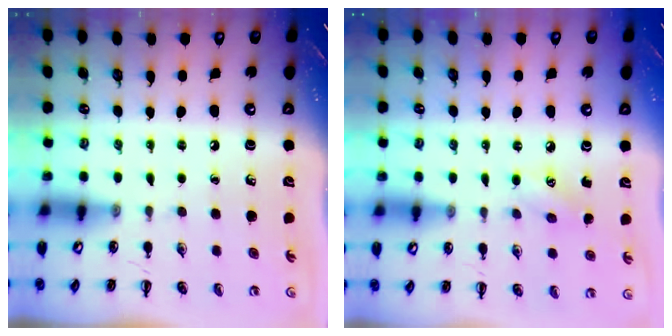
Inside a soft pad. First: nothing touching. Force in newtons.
{"total": 5.1, "press": 4.9, "slide": 1.4}